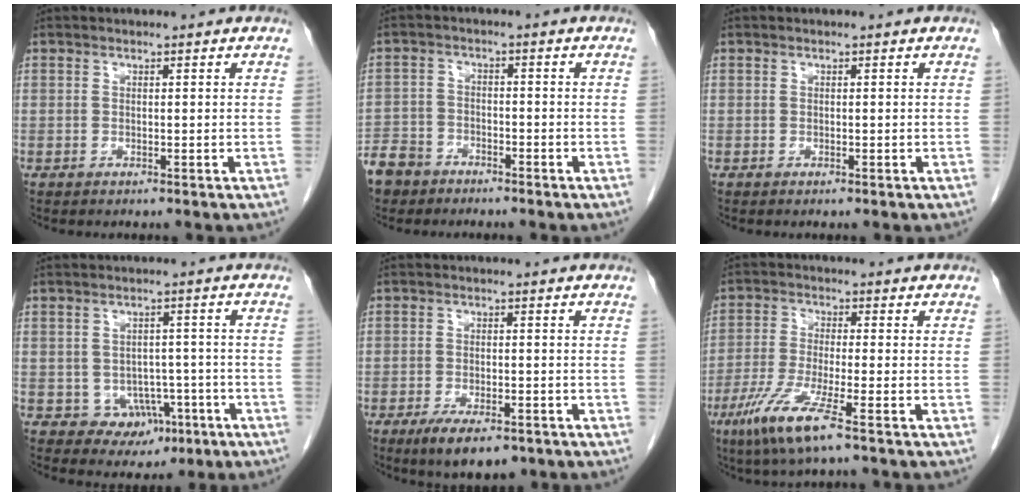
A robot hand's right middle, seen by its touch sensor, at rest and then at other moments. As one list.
[{"total": 8.0, "force": [-6.0, 5.1, 1.5], "torque": [-0.049, 0.002, -0.112]}, {"total": 0.0}, {"total": 5.8, "force": [-2.1, 5.0, 2.2], "torque": [-0.014, 0.014, -0.014]}, {"total": 7.0, "force": [-4.6, 2.4, 4.6], "torque": [-0.076, -0.011, -0.069]}, {"total": 8.3, "force": [-4.7, 0.1, 6.8], "torque": [-0.140, -0.023, -0.091]}]